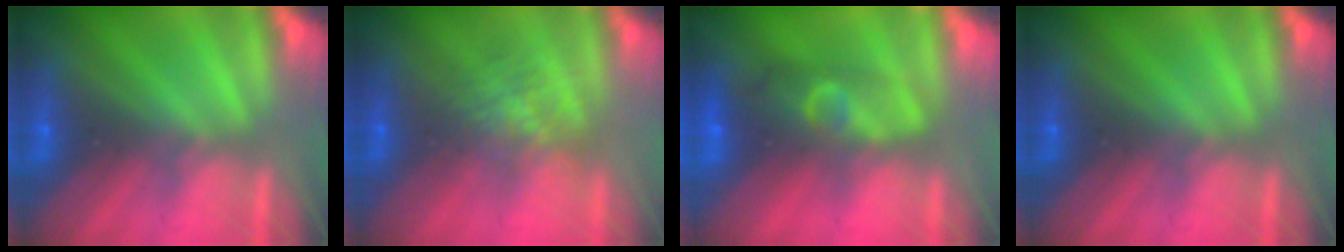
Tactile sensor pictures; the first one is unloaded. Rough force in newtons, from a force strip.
{"total": 4.1}
{"total": 7.3}
{"total": 0.0}